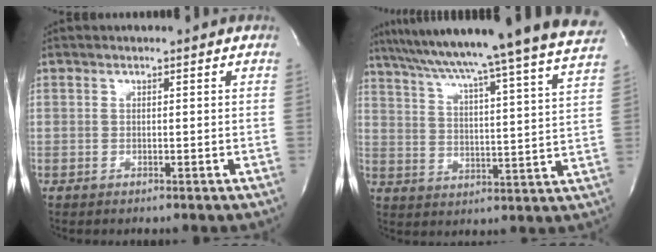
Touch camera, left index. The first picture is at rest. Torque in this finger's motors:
{"motor_torque": [0.03, -0.06, 0.61, 0.21]}